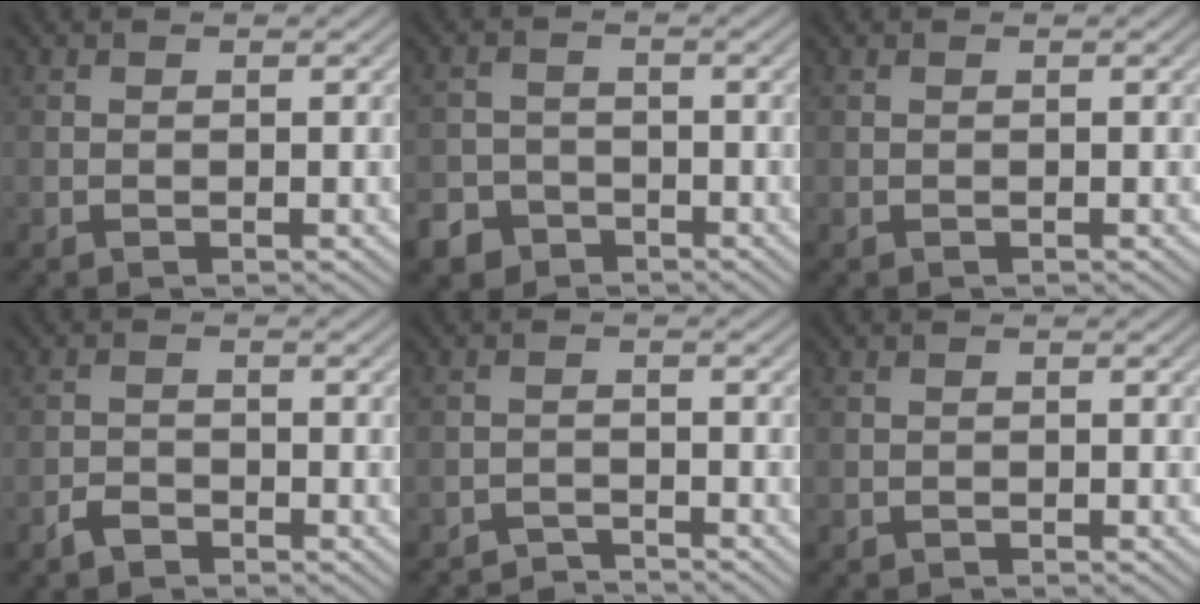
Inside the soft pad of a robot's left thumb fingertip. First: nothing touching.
{"total": 4.3, "force": [-3.2, 2.7, 0.9], "torque": [-0.014, -0.001, -0.060]}
{"total": 0.0}
{"total": 2.0, "force": [-1.7, 0.8, 0.7], "torque": [-0.011, 0.003, -0.039]}
{"total": 2.5, "force": [-2.5, 0.2, 0.1], "torque": [0.004, 0.001, -0.050]}
{"total": 0.5, "force": [-0.5, 0.0, 0.0], "torque": [0.002, 0.000, -0.012]}